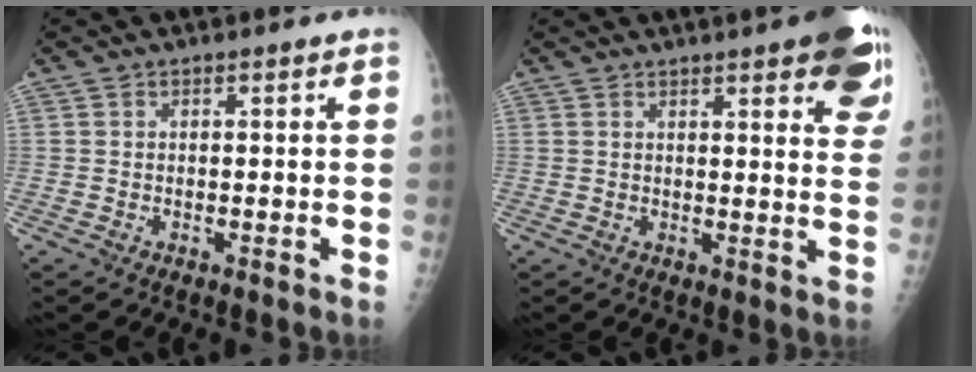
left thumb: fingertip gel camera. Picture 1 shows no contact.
{"total": 14.2, "force": [8.4, 3.8, 10.8], "torque": [-0.110, -0.030, 0.090]}